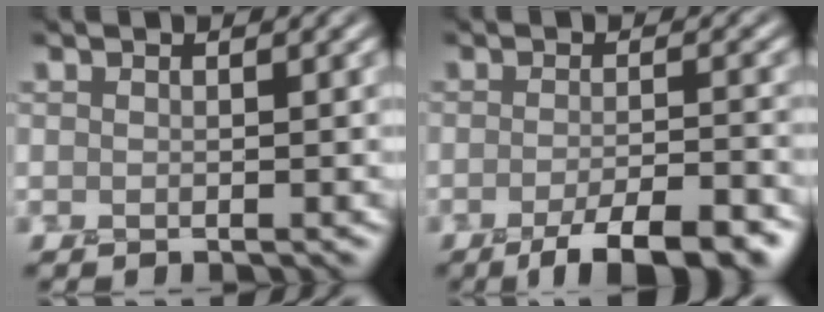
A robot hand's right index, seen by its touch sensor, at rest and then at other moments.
{"total": 6.6, "force": [-4.1, 1.6, 4.8], "torque": [-0.070, -0.003, -0.065]}